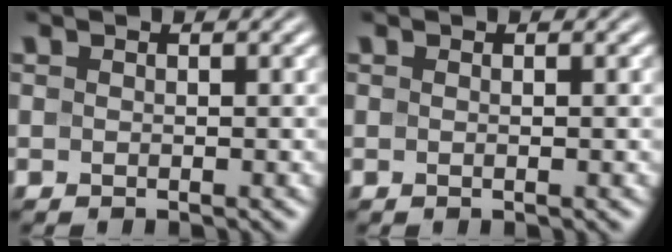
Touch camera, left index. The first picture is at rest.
{"total": 0.6, "force": [0.0, 0.2, 0.6], "torque": [-0.007, 0.002, -0.001]}